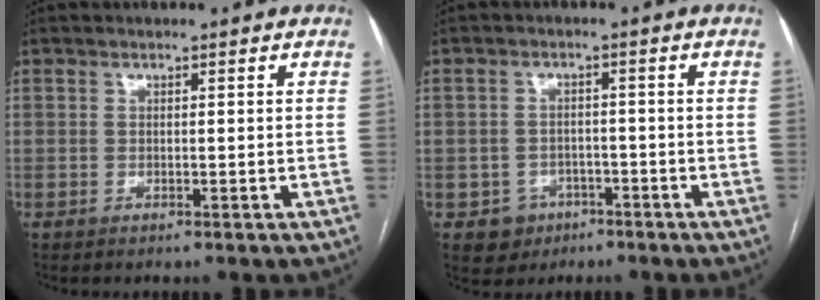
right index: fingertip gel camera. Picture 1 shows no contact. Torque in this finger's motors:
{"motor_torque": [-0.20, -0.09, -0.75, -0.21]}